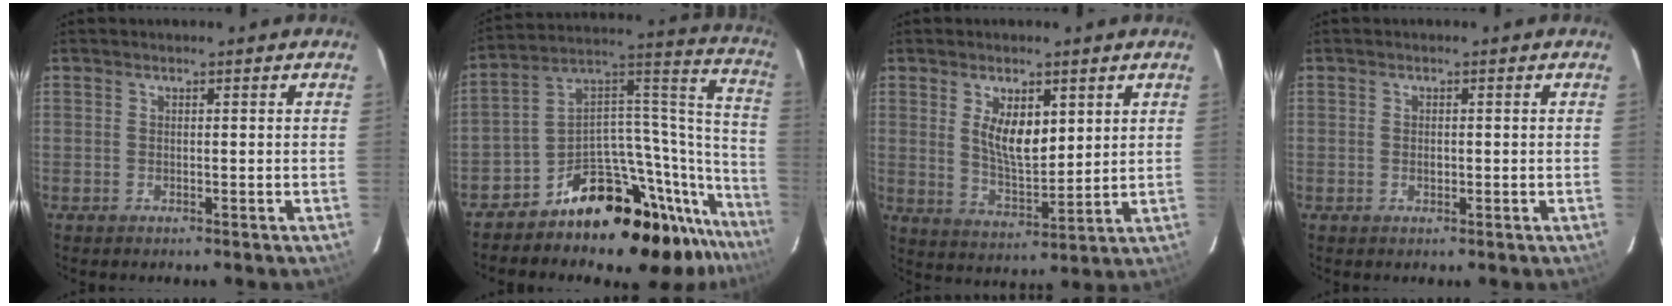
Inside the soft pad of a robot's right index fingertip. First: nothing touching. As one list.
[{"total": 25.0, "force": [-19.3, 10.7, 11.7], "torque": [-0.104, 0.080, -0.297]}, {"total": 8.7, "force": [3.2, 3.8, 7.2], "torque": [-0.127, -0.004, 0.067]}, {"total": 1.2, "force": [-0.2, 0.8, 0.8], "torque": [-0.014, 0.002, -0.003]}]